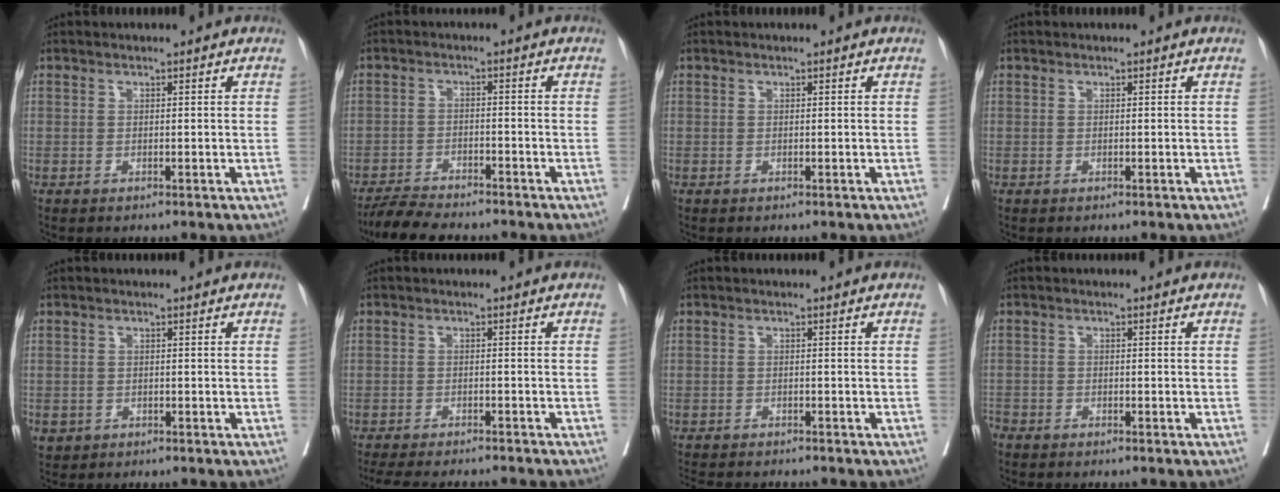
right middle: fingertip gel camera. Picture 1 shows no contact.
{"total": 6.9, "force": [-6.4, 0.7, 2.5], "torque": [-0.038, -0.019, -0.110]}
{"total": 0.0}
{"total": 0.0}
{"total": 1.7, "force": [-0.9, 1.5, 0.3], "torque": [-0.003, 0.004, -0.011]}
{"total": 14.5, "force": [-13.0, 2.3, 6.0], "torque": [-0.104, -0.023, -0.169]}
{"total": 8.6, "force": [-7.7, 1.7, 3.4], "torque": [-0.046, -0.008, -0.106]}
{"total": 3.4, "force": [-3.1, 0.9, 1.1], "torque": [-0.012, -0.004, -0.052]}